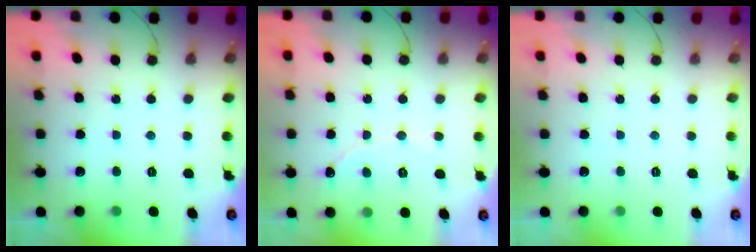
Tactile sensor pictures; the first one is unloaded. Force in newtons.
{"total": 2.5, "press": 2.5, "slide": 0.1}
{"total": 0.0}